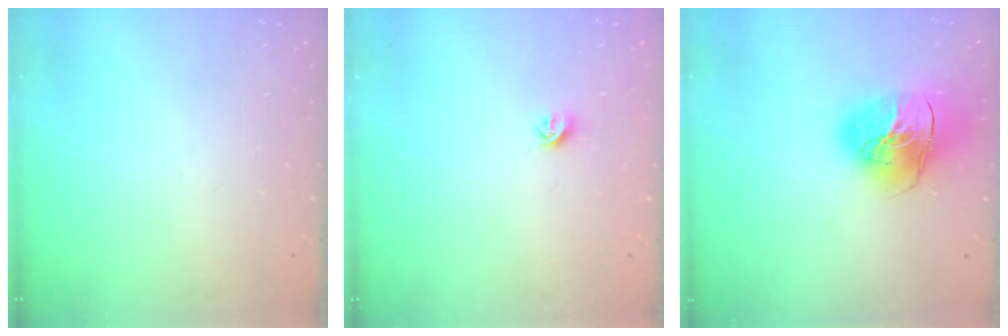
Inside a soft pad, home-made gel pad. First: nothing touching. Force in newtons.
{"total": 5.3, "press": 5.2, "slide": 0.7}
{"total": 20.8, "press": 20.6, "slide": 2.7}